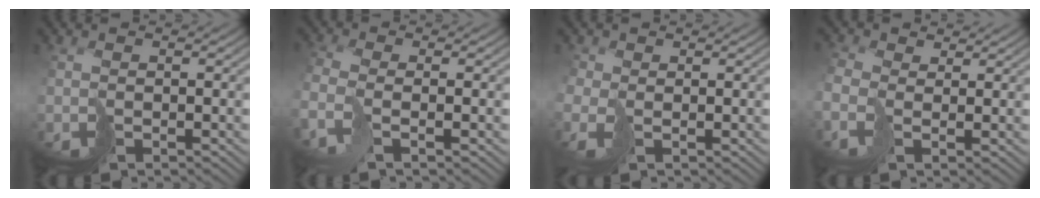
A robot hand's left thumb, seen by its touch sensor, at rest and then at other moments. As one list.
[{"total": 4.7, "force": [-1.7, 2.3, 3.7], "torque": [-0.102, -0.009, -0.048]}, {"total": 2.7, "force": [-0.7, 1.9, 1.7], "torque": [-0.059, -0.005, -0.018]}, {"total": 4.0, "force": [-0.2, 2.7, 2.9], "torque": [-0.092, 0.004, -0.016]}]